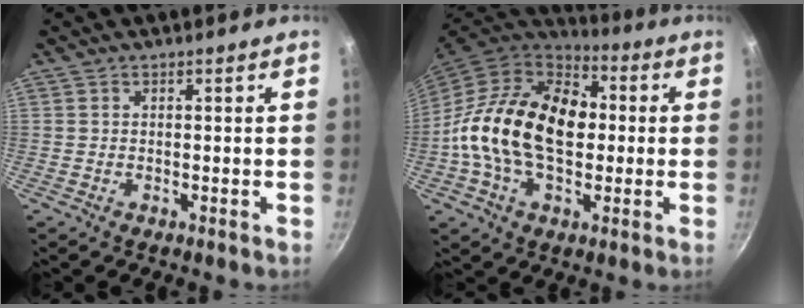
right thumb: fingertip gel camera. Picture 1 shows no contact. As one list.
[{"total": 22.8, "force": [0.2, 14.9, 17.3], "torque": [-0.274, 0.030, -0.010]}]